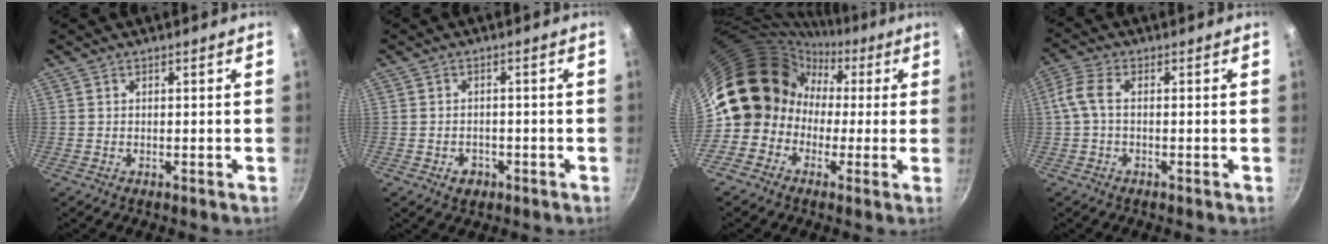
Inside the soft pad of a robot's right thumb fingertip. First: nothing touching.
{"total": 3.0, "force": [-1.4, 2.3, 1.3], "torque": [-0.013, 0.014, -0.015]}
{"total": 14.8, "force": [-1.0, 13.5, 5.9], "torque": [-0.043, 0.059, -0.036]}
{"total": 4.7, "force": [-0.2, 2.4, 4.0], "torque": [-0.101, 0.018, -0.014]}